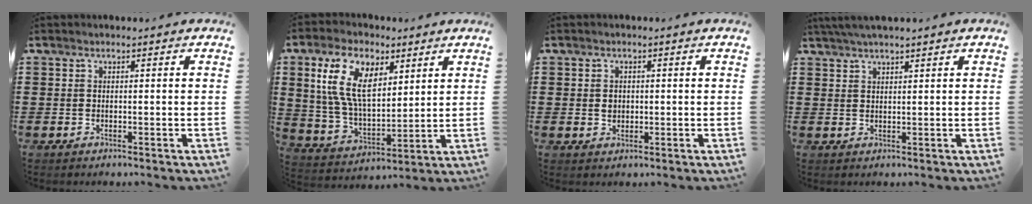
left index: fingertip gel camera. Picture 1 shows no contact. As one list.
[{"total": 11.7, "force": [5.7, 6.1, 8.3], "torque": [-0.185, 0.010, 0.106]}, {"total": 1.4, "force": [0.1, 1.3, 0.6], "torque": [-0.016, 0.008, 0.001]}, {"total": 1.8, "force": [1.6, -0.2, 0.8], "torque": [-0.019, 0.003, 0.030]}]